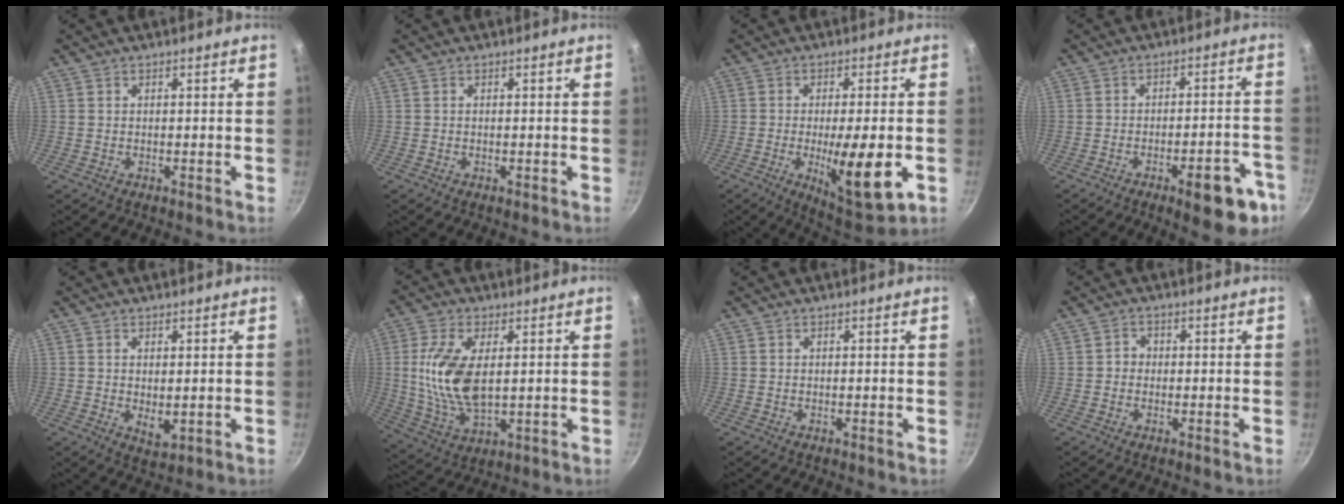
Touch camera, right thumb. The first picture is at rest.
{"total": 0.0}
{"total": 13.8, "force": [-3.4, 3.6, 12.9], "torque": [-0.190, -0.001, -0.043]}
{"total": 12.0, "force": [-6.2, 4.3, 9.3], "torque": [-0.078, 0.039, -0.073]}
{"total": 3.5, "force": [0.2, 1.8, 3.1], "torque": [-0.048, -0.011, 0.009]}
{"total": 12.5, "force": [1.6, 6.2, 10.7], "torque": [-0.209, -0.008, 0.035]}
{"total": 0.0}
{"total": 1.8, "force": [-0.3, 1.6, 0.7], "torque": [-0.004, 0.007, -0.009]}